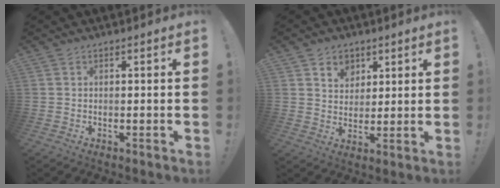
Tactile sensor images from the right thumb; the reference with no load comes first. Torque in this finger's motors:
{"motor_torque": [0.00, 0.00, 0.02, 0.08, 0.00]}